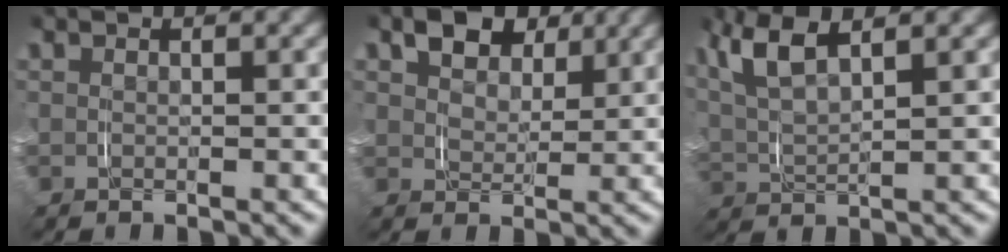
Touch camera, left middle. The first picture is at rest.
{"total": 4.6, "force": [2.2, 3.1, 2.5], "torque": [-0.044, -0.001, 0.029]}
{"total": 5.8, "force": [2.3, 3.4, 4.2], "torque": [-0.118, -0.006, 0.038]}